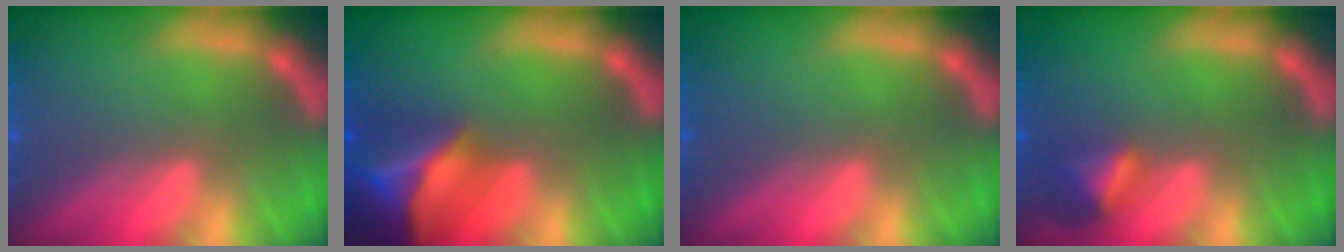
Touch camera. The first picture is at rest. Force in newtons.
{"total": 10.0}
{"total": 0.0}
{"total": 2.4}